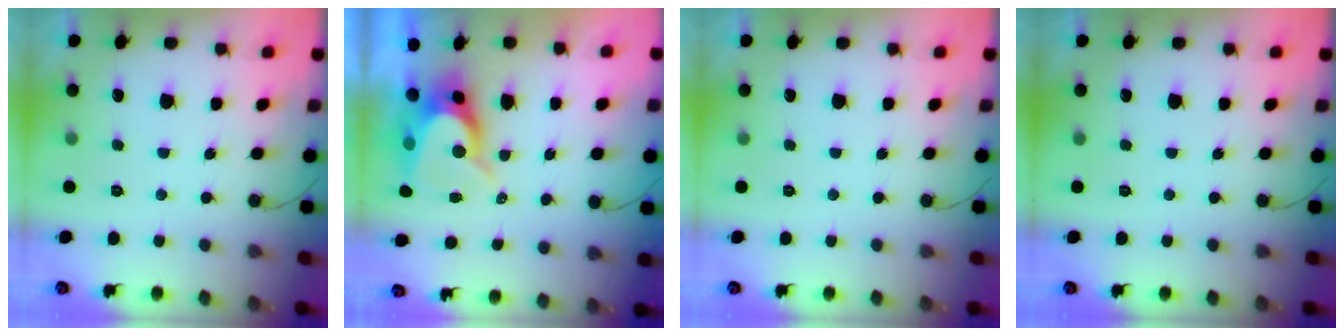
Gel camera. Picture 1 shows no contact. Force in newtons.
{"total": 10.1, "press": 10.0, "slide": 1.0}
{"total": 0.0}
{"total": 0.0}